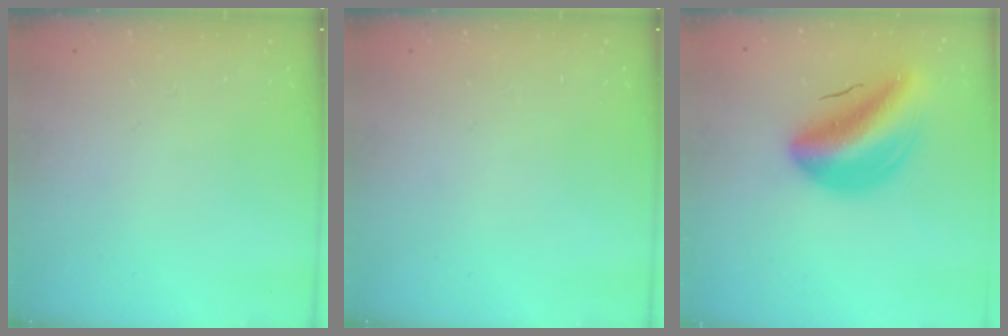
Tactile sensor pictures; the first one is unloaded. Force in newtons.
{"total": 0.0}
{"total": 15.3, "press": 14.6, "slide": 4.4}